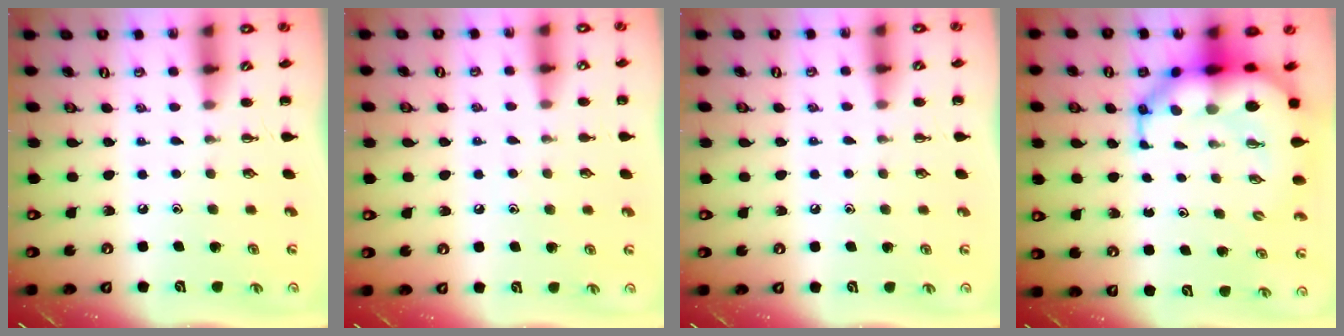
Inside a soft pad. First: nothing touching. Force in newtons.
{"total": 5.5, "press": 5.3, "slide": 1.5}
{"total": 5.2, "press": 4.9, "slide": 1.6}
{"total": 11.9, "press": 11.5, "slide": 3.3}